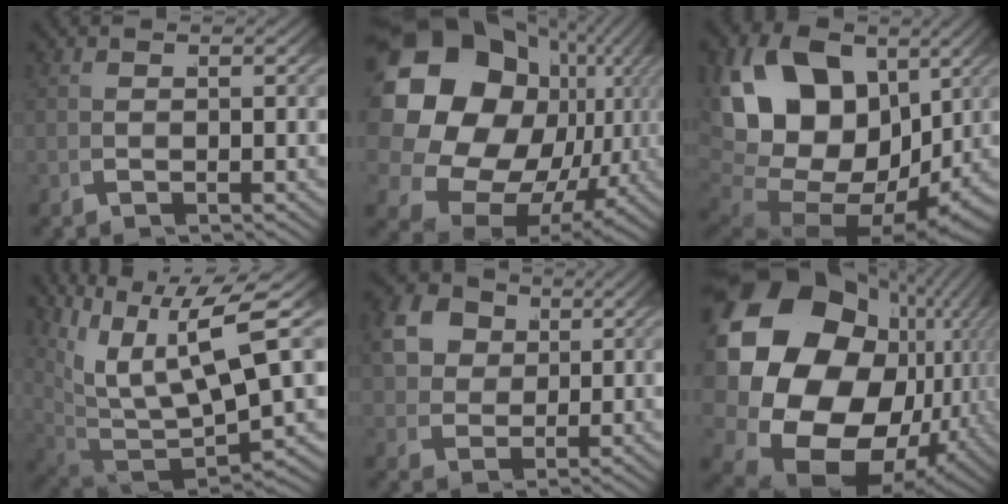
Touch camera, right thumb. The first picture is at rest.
{"total": 26.1, "force": [0.7, 19.1, 17.8], "torque": [-0.344, -0.035, 0.022]}
{"total": 21.7, "force": [-1.8, 15.7, 14.9], "torque": [-0.312, -0.060, -0.007]}
{"total": 11.5, "force": [0.0, 7.4, 8.9], "torque": [-0.189, -0.048, 0.026]}
{"total": 10.6, "force": [3.0, 8.9, 4.9], "torque": [-0.124, -0.008, 0.048]}
{"total": 29.3, "force": [-1.4, 20.6, 20.8], "torque": [-0.405, -0.069, 0.008]}